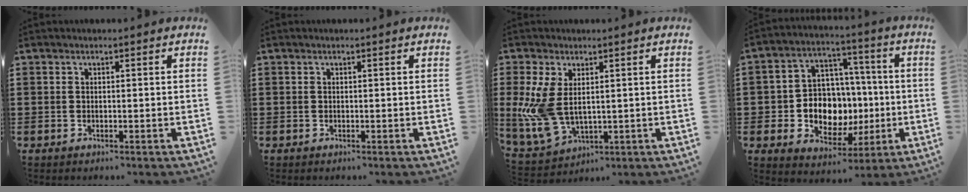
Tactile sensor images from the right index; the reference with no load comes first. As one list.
[{"total": 0.0}, {"total": 7.3, "force": [0.9, 4.1, 6.0], "torque": [-0.153, -0.011, 0.016]}, {"total": 9.3, "force": [-1.1, 8.1, 4.4], "torque": [-0.086, 0.009, -0.012]}]